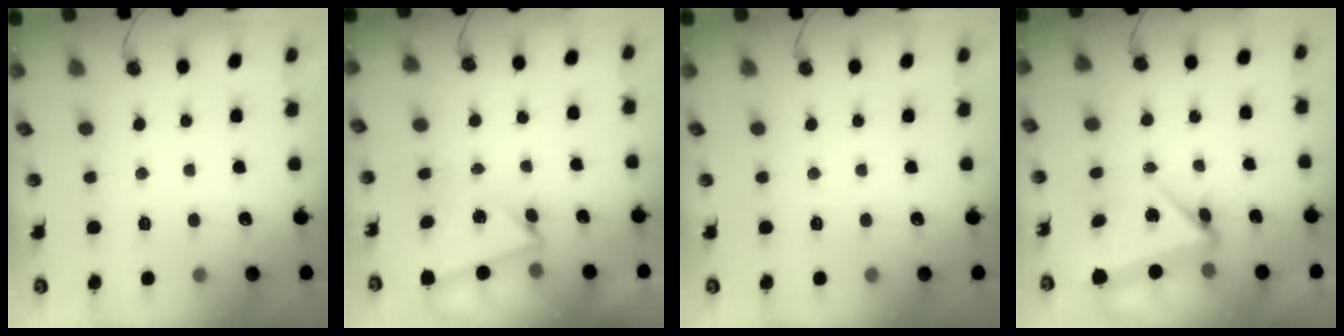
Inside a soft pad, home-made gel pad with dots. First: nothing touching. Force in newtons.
{"total": 3.9, "press": 3.5, "slide": 1.5}
{"total": 0.0}
{"total": 7.7, "press": 7.5, "slide": 1.5}